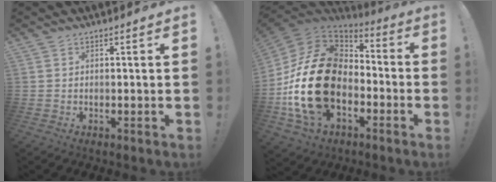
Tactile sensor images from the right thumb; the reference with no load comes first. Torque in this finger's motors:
{"motor_torque": [2.20, 2.81, 0.55, -0.06, 0.82]}